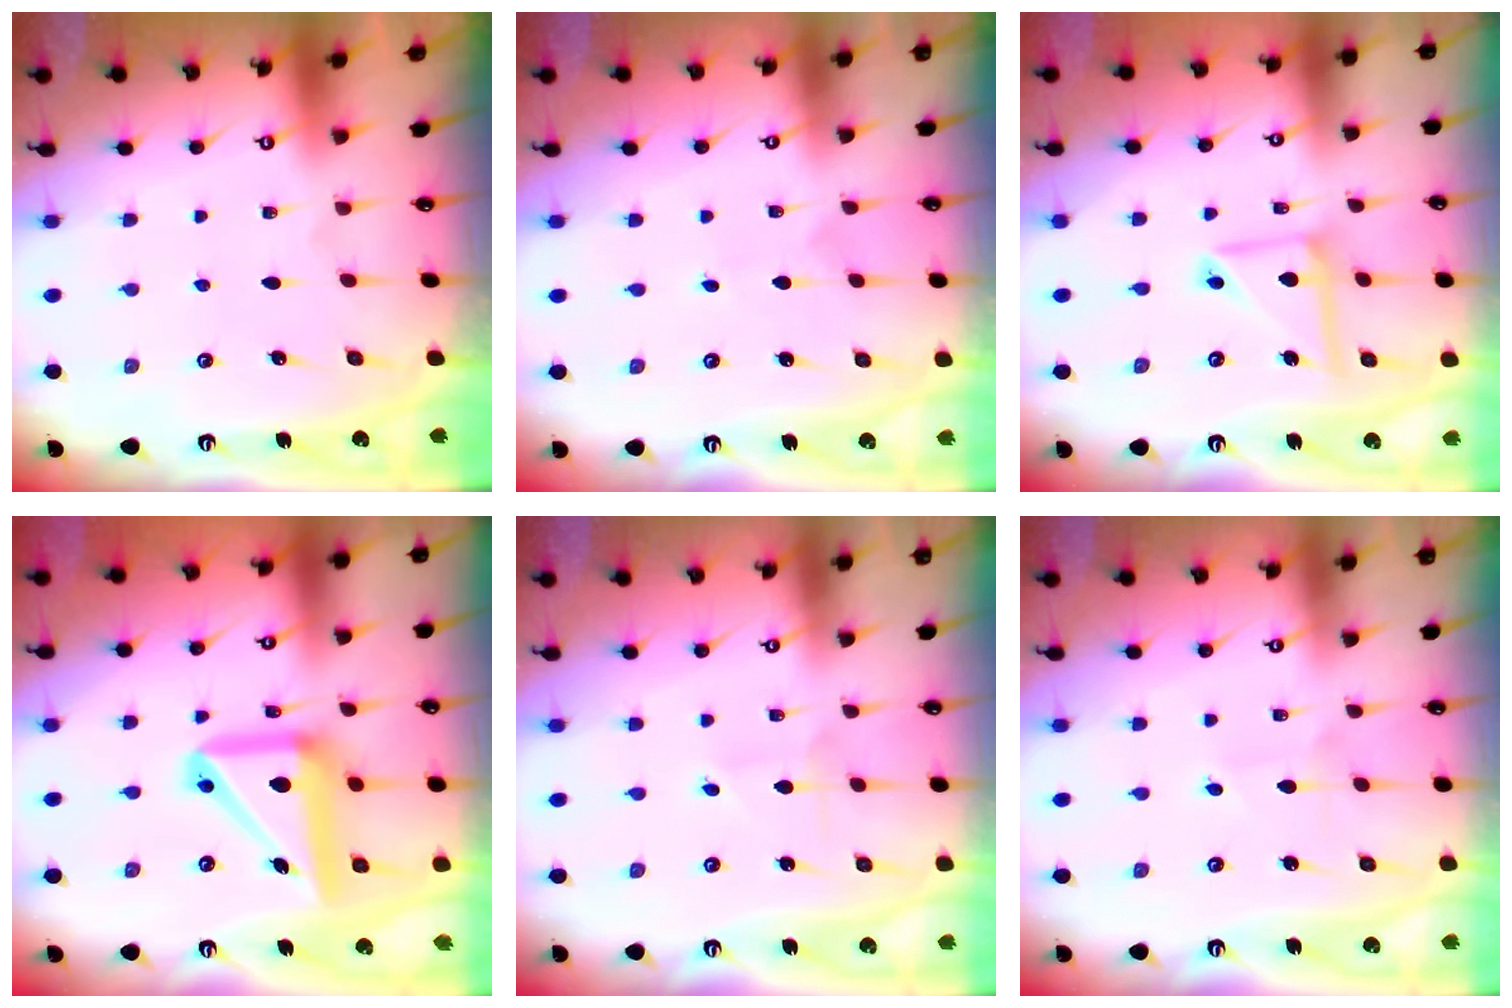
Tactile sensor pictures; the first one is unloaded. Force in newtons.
{"total": 0.7, "press": 0.7, "slide": 0.0}
{"total": 10.0, "press": 9.9, "slide": 0.8}
{"total": 15.7, "press": 15.5, "slide": 2.0}
{"total": 1.6, "press": 1.6, "slide": 0.2}
{"total": 2.7, "press": 2.7, "slide": 0.3}